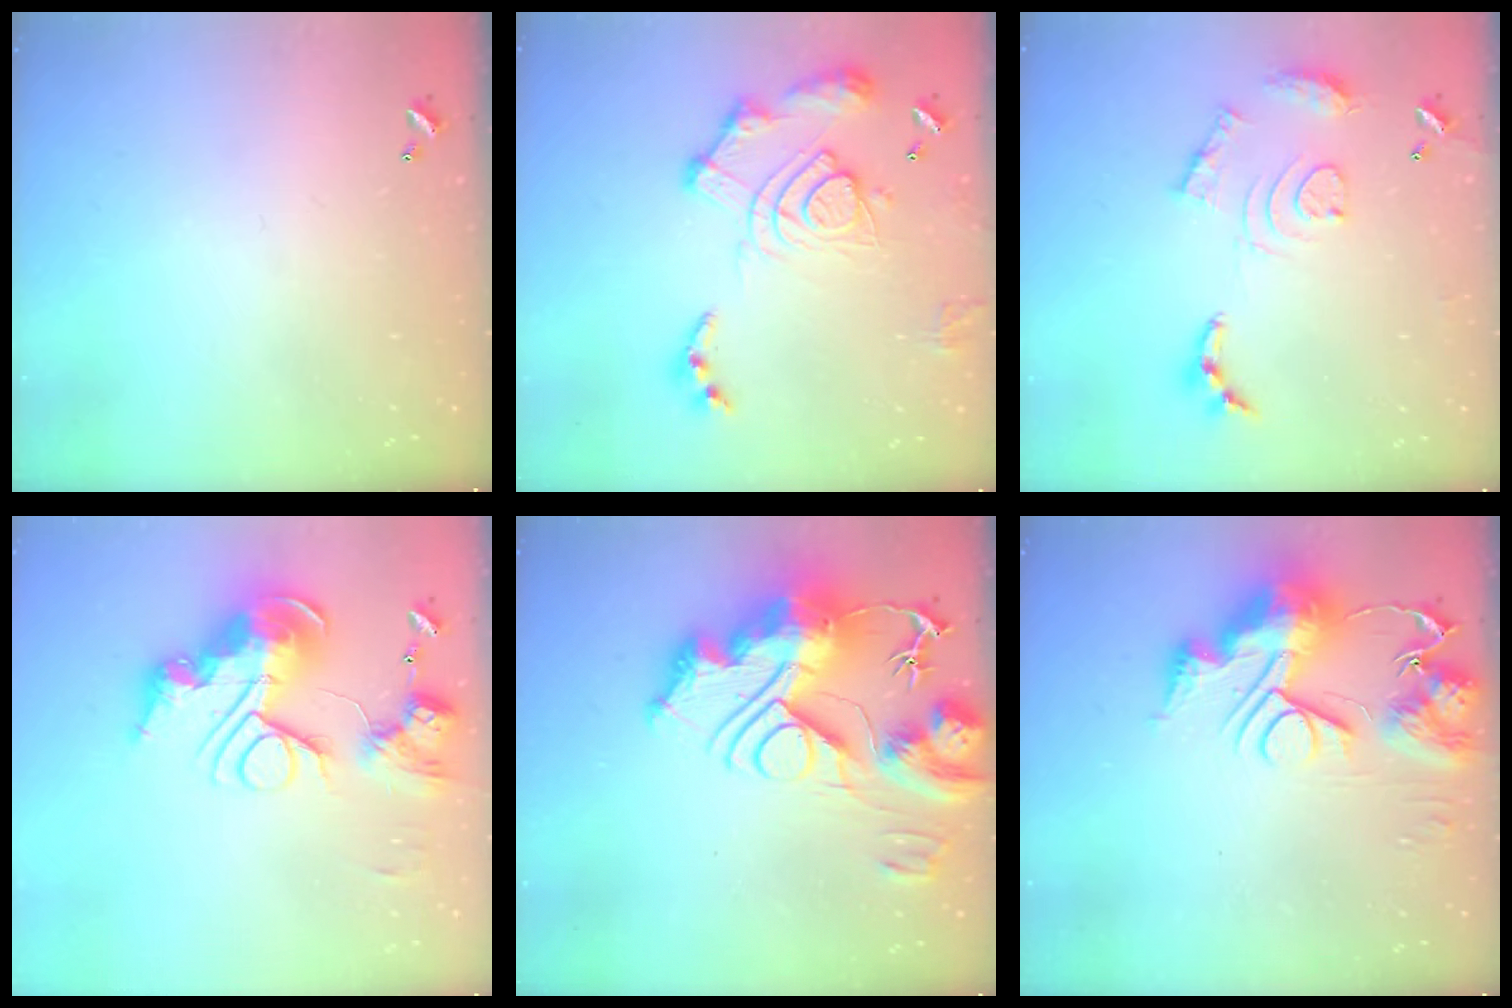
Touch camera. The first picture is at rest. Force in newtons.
{"total": 16.1, "press": 16.0, "slide": 2.0}
{"total": 13.0, "press": 12.9, "slide": 1.1}
{"total": 0.9, "press": 0.9, "slide": 0.0}
{"total": 0.5, "press": 0.5, "slide": 0.0}
{"total": 14.3, "press": 14.2, "slide": 1.6}